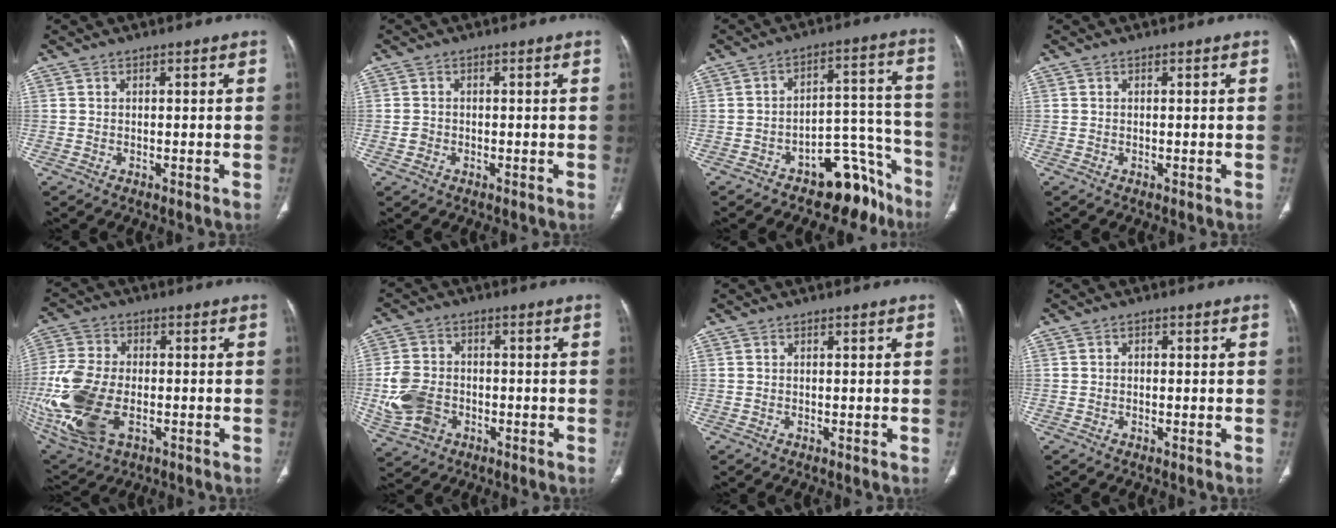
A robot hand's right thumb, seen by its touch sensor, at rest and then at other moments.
{"total": 1.6, "force": [-0.5, 1.4, 0.8], "torque": [-0.013, 0.005, -0.007]}
{"total": 11.9, "force": [-8.6, 6.2, 5.3], "torque": [-0.017, 0.119, -0.125]}
{"total": 0.0}
{"total": 18.4, "force": [-4.1, 10.7, 14.4], "torque": [-0.335, -0.006, -0.067]}
{"total": 9.4, "force": [-2.5, 7.3, 5.3], "torque": [-0.104, 0.011, -0.043]}
{"total": 0.0}
{"total": 0.8, "force": [0.0, 0.6, 0.5], "torque": [-0.006, 0.005, -0.003]}